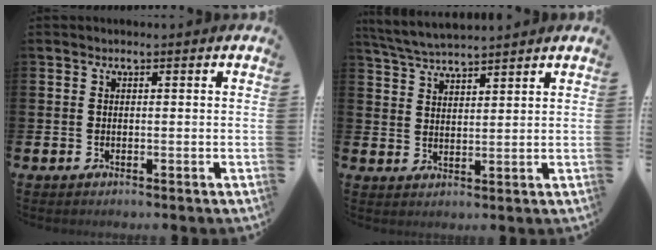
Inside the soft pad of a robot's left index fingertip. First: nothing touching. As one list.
[{"total": 4.5, "force": [4.4, 0.2, 1.0], "torque": [-0.039, -0.018, 0.081]}]